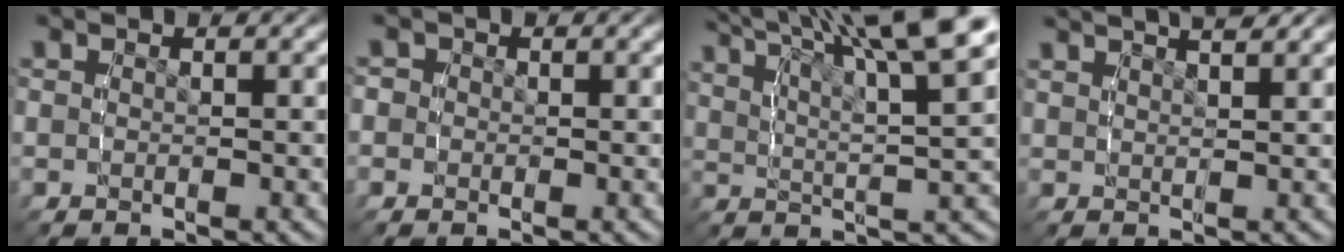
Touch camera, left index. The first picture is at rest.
{"total": 1.7, "force": [0.0, 1.6, 0.3], "torque": [-0.007, 0.003, -0.008]}
{"total": 8.7, "force": [5.3, 2.3, 6.5], "torque": [-0.083, 0.010, 0.078]}
{"total": 4.4, "force": [3.5, 0.8, 2.5], "torque": [-0.029, 0.009, 0.058]}